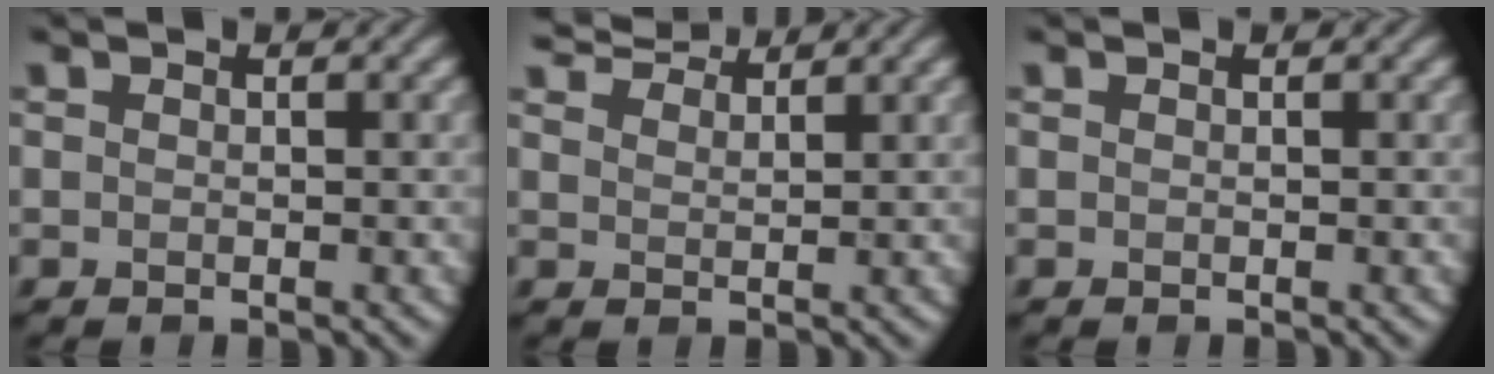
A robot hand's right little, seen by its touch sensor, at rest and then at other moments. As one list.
[{"total": 3.9, "force": [3.8, 0.4, 0.8], "torque": [-0.020, 0.009, 0.063]}, {"total": 0.0}]